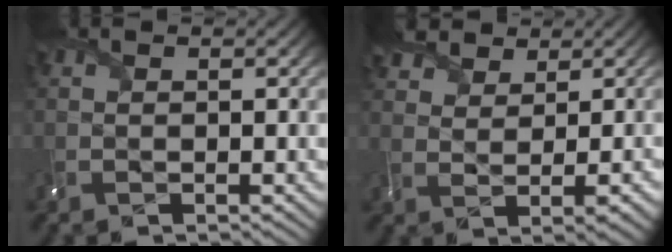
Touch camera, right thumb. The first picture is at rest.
{"total": 4.5, "force": [3.5, 1.8, 2.2], "torque": [-0.044, 0.007, 0.062]}